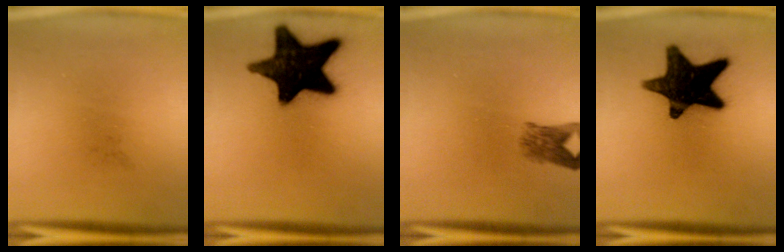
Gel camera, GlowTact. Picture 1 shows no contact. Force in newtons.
{"total": 18.3}
{"total": 3.3}
{"total": 16.6}